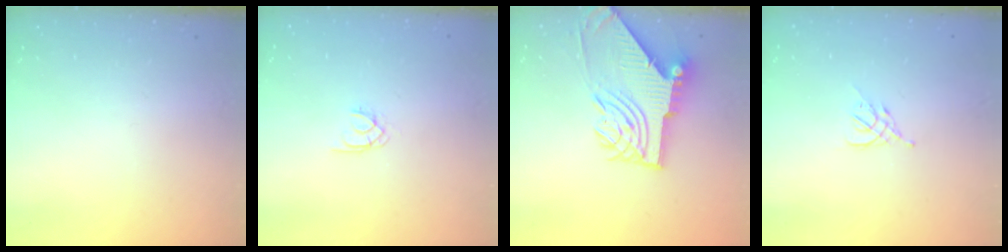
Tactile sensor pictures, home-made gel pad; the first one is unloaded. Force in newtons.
{"total": 1.4, "press": 1.4, "slide": 0.3}
{"total": 10.8, "press": 10.7, "slide": 1.2}
{"total": 3.0, "press": 2.8, "slide": 0.8}